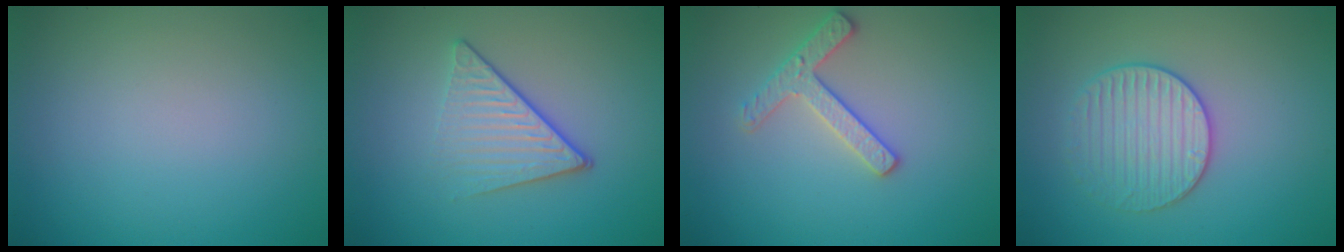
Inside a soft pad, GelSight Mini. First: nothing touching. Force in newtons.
{"total": 4.2, "press": 2.9, "slide": 3.1}
{"total": 2.5, "press": 2.5, "slide": 0.3}
{"total": 3.1, "press": 3.1, "slide": 0.5}